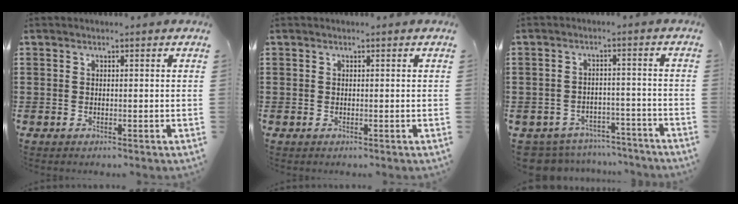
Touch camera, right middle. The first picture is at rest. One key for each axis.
{"total": 0.0}
{"total": 4.7, "fx": -4.6, "fy": 0.8, "fz": -0.1, "tx": -0.012, "ty": 0.006, "tz": -0.099}